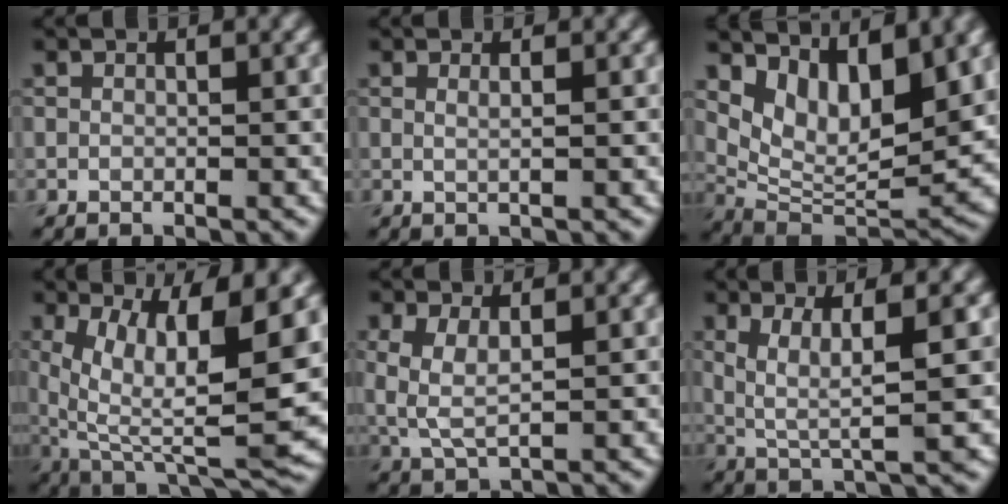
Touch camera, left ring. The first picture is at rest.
{"total": 1.0, "force": [0.4, 0.4, 0.9], "torque": [-0.009, -0.001, -0.002]}
{"total": 7.7, "force": [3.8, 3.6, 5.6], "torque": [-0.090, -0.025, 0.073]}
{"total": 11.8, "force": [2.2, 4.1, 10.9], "torque": [-0.181, -0.023, 0.047]}
{"total": 3.4, "force": [0.6, 1.6, 3.0], "torque": [-0.075, -0.001, 0.014]}
{"total": 5.0, "force": [1.0, 0.8, 4.8], "torque": [-0.097, 0.000, 0.024]}